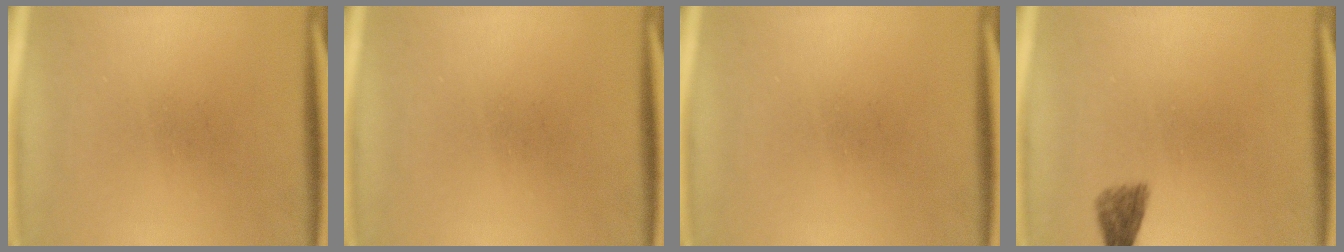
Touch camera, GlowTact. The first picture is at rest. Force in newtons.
{"total": 0.0}
{"total": 0.0}
{"total": 2.4}